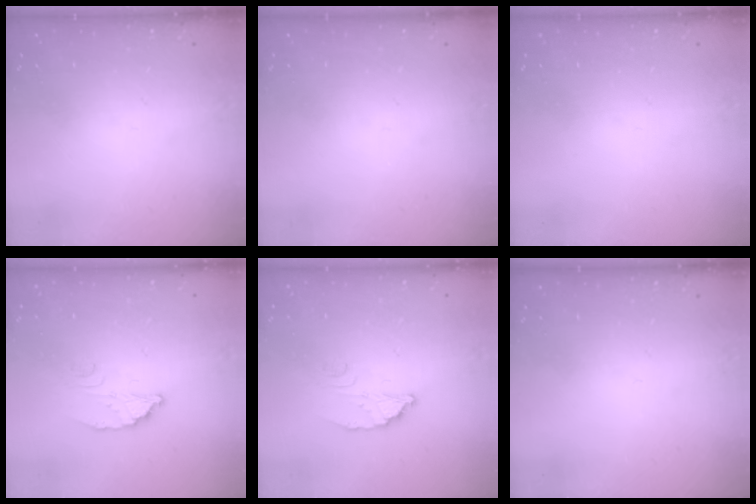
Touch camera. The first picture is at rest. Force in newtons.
{"total": 0.0}
{"total": 0.0}
{"total": 2.8, "press": 2.8, "slide": 0.2}
{"total": 2.8, "press": 2.8, "slide": 0.2}
{"total": 0.0}